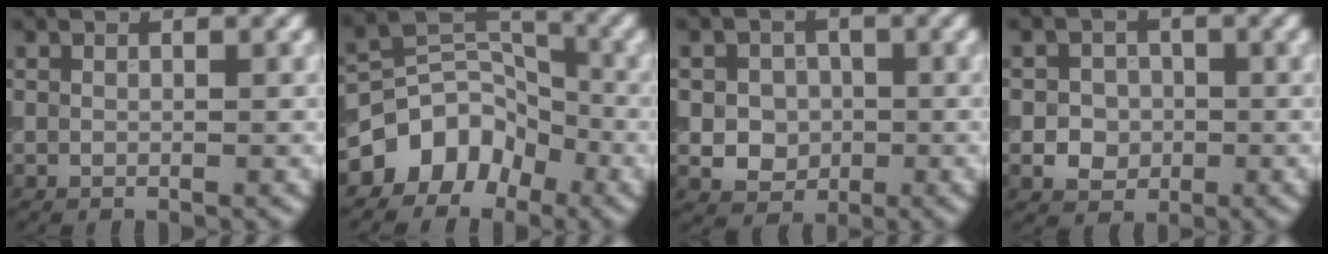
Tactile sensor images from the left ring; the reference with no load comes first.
{"total": 5.8, "force": [-3.4, 4.2, 2.1], "torque": [-0.015, 0.006, -0.070]}
{"total": 3.9, "force": [-0.2, 3.4, 1.8], "torque": [-0.018, 0.006, -0.019]}
{"total": 3.3, "force": [-0.5, 3.0, 1.3], "torque": [0.000, 0.004, -0.023]}